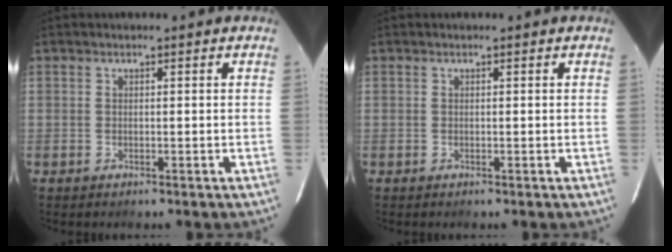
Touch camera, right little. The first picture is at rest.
{"total": 0.0}